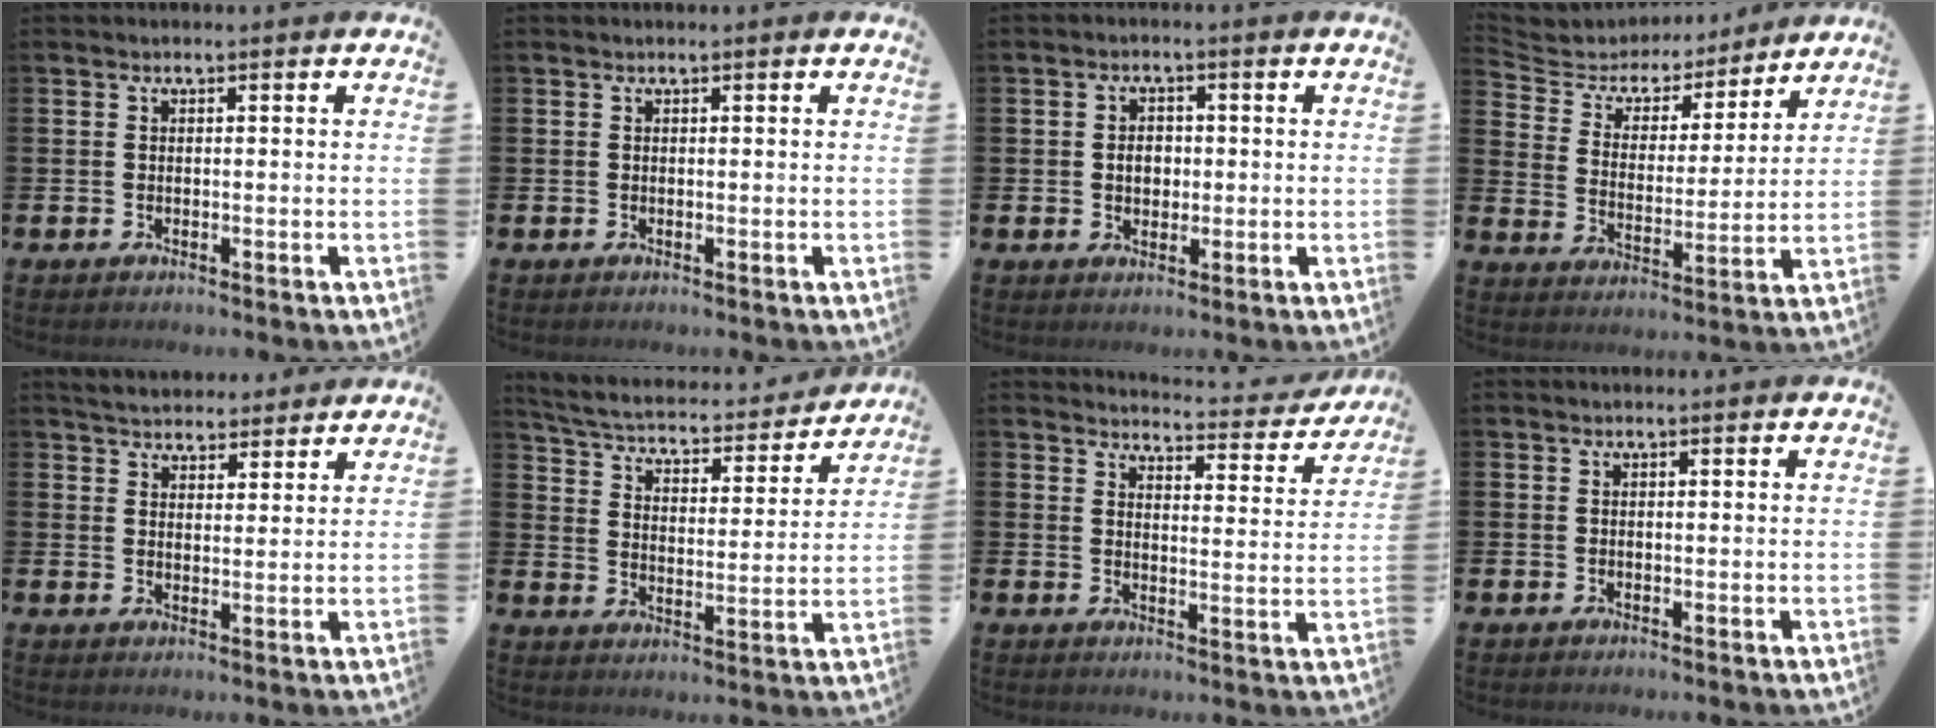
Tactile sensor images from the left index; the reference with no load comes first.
{"total": 0.0}
{"total": 2.7, "force": [0.0, 2.1, 1.6], "torque": [-0.013, 0.000, -0.007]}
{"total": 6.0, "force": [5.3, 2.6, 0.7], "torque": [-0.052, -0.041, 0.090]}
{"total": 4.5, "force": [4.4, 0.9, 0.0], "torque": [-0.011, -0.020, 0.079]}
{"total": 4.8, "force": [4.4, 1.1, 1.5], "torque": [-0.056, -0.038, 0.066]}
{"total": 3.6, "force": [3.5, 0.6, 0.5], "torque": [-0.012, -0.034, 0.053]}
{"total": 0.0}